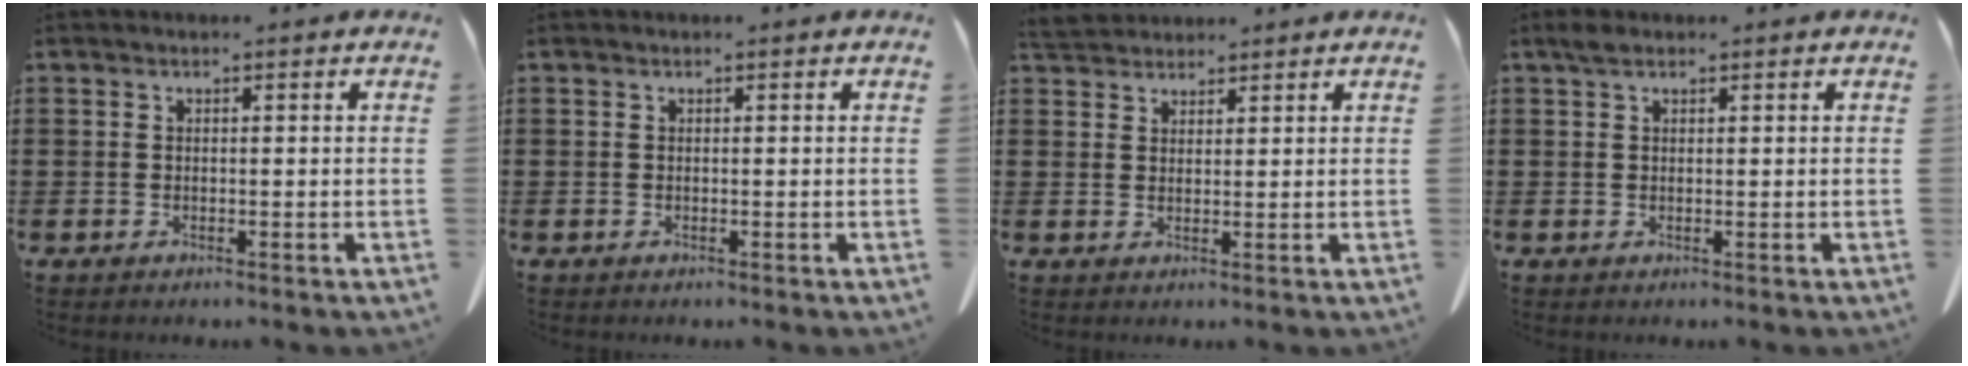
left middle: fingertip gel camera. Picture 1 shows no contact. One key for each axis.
{"total": 0.0}
{"total": 3.3, "fx": 3.2, "fy": 0.6, "fz": 0.6, "tx": -0.021, "ty": -0.004, "tz": 0.063}
{"total": 1.3, "fx": 0.9, "fy": 0.6, "fz": 0.7, "tx": -0.018, "ty": 0.001, "tz": 0.018}